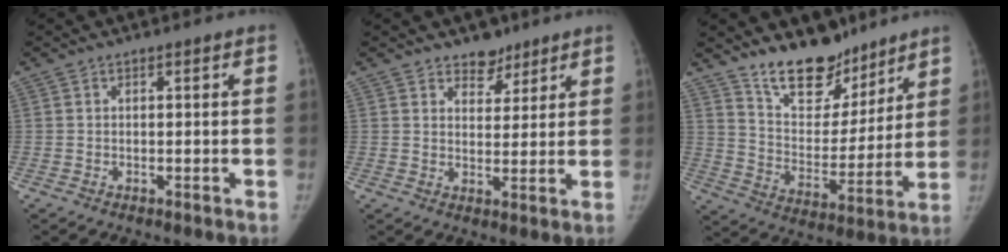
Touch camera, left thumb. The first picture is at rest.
{"total": 4.7, "force": [3.6, 2.8, 1.1], "torque": [0.013, -0.025, 0.055]}
{"total": 15.6, "force": [12.3, 7.4, 5.9], "torque": [-0.043, -0.090, 0.210]}